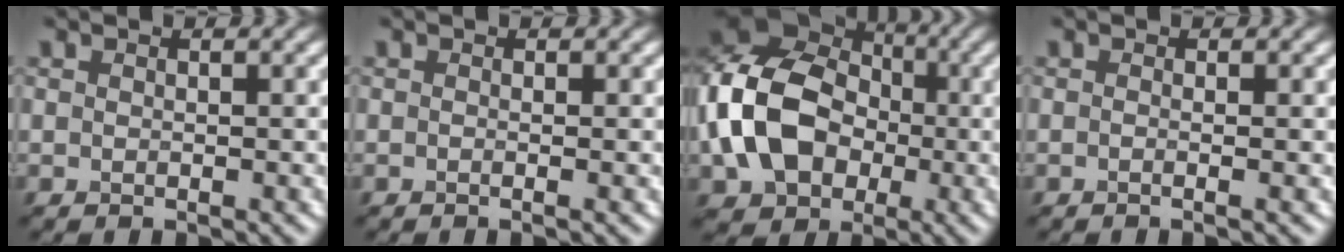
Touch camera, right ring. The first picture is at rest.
{"total": 0.7, "force": [-0.2, 0.2, 0.6], "torque": [-0.010, -0.008, -0.007]}
{"total": 12.3, "force": [-1.7, 9.4, 7.8], "torque": [-0.179, -0.003, -0.043]}
{"total": 1.3, "force": [-0.1, 0.5, 1.2], "torque": [-0.011, -0.009, -0.017]}